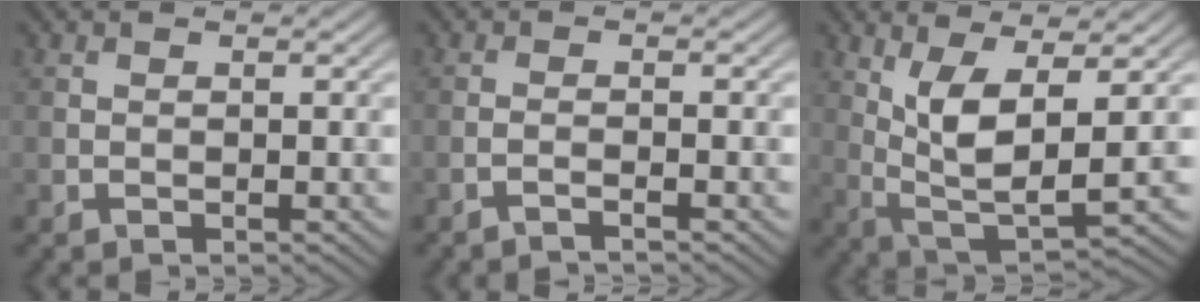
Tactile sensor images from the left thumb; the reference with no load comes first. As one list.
[{"total": 1.6, "force": [-1.2, 0.1, 1.1], "torque": [-0.008, 0.005, -0.035]}, {"total": 8.1, "force": [2.3, 2.6, 7.3], "torque": [-0.150, 0.001, 0.049]}]